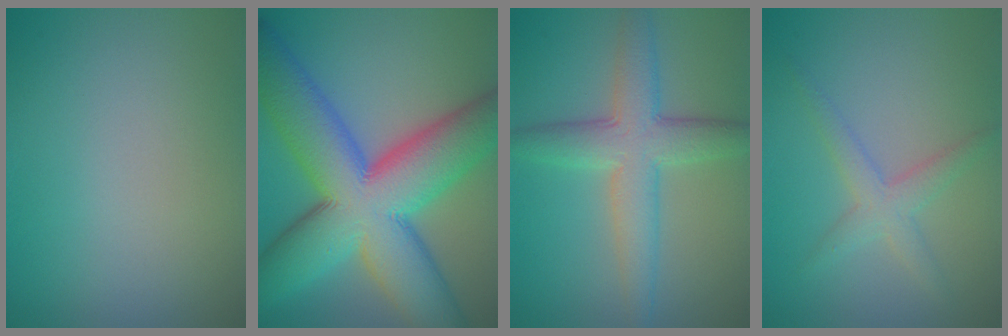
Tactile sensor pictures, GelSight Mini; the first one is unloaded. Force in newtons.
{"total": 16.9, "press": 16.9, "slide": 0.3}
{"total": 5.7, "press": 5.7, "slide": 0.2}
{"total": 2.6, "press": 2.6, "slide": 0.1}